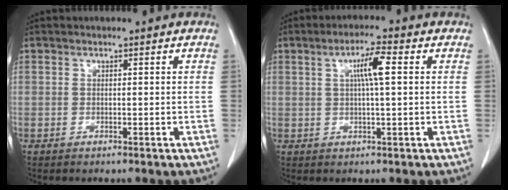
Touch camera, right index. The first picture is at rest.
{"total": 5.1, "force": [1.3, 0.2, 5.0], "torque": [-0.088, 0.006, 0.021]}